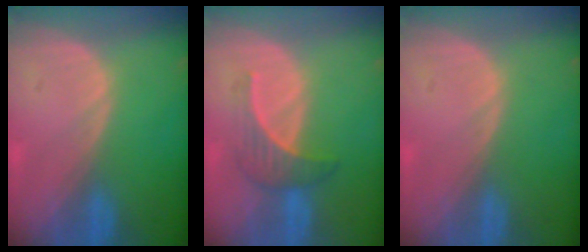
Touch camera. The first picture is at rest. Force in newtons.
{"total": 4.1, "press": 4.0, "slide": 0.8}
{"total": 0.0}